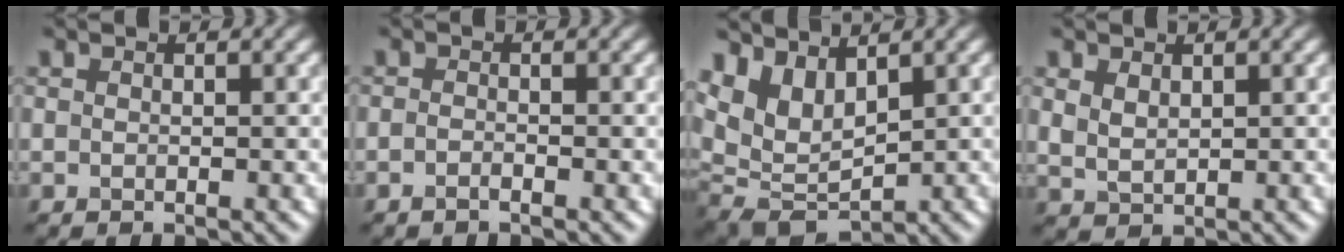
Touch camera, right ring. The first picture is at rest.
{"total": 0.8, "force": [-0.5, 0.2, 0.6], "torque": [-0.012, -0.001, -0.010]}
{"total": 5.6, "force": [2.2, 3.3, 4.0], "torque": [-0.085, -0.011, 0.046]}
{"total": 1.9, "force": [1.0, 1.2, 1.2], "torque": [-0.030, -0.004, 0.025]}